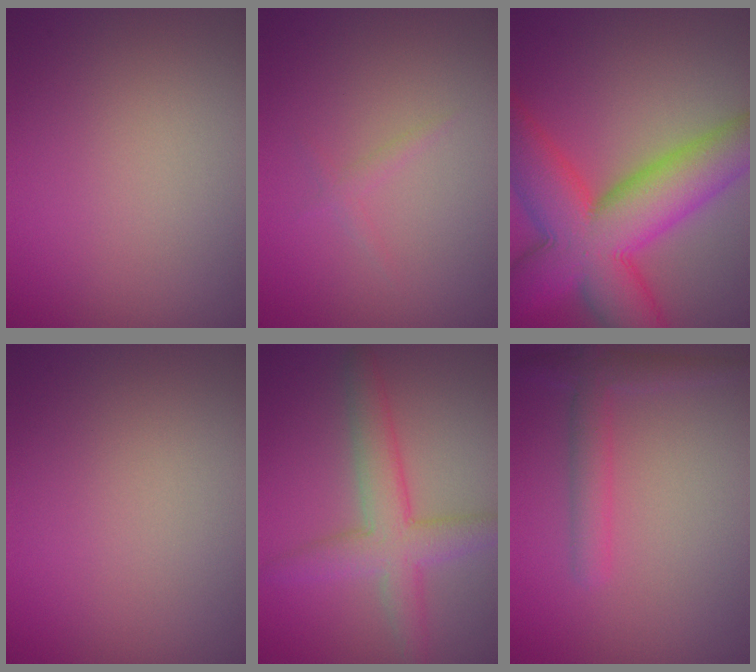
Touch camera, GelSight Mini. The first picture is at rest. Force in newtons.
{"total": 0.7, "press": 0.7, "slide": 0.1}
{"total": 12.8, "press": 12.8, "slide": 0.5}
{"total": 0.0}
{"total": 4.7, "press": 4.7, "slide": 0.3}
{"total": 1.7, "press": 1.7, "slide": 0.1}